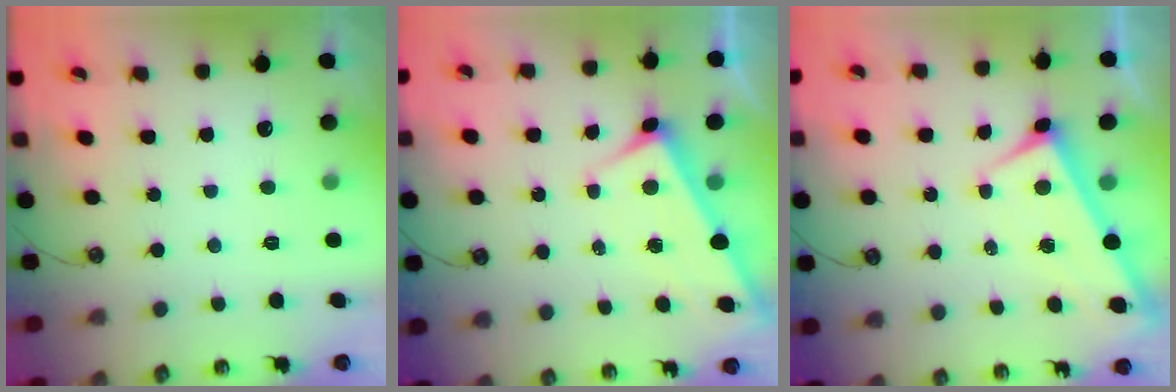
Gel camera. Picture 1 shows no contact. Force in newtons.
{"total": 4.7, "press": 4.7, "slide": 0.1}
{"total": 0.9, "press": 0.3, "slide": 0.8}